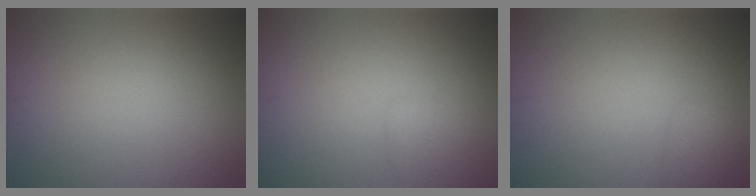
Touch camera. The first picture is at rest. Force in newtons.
{"total": 1.0, "press": 1.0, "slide": 0.1}
{"total": 1.3, "press": 1.3, "slide": 0.1}